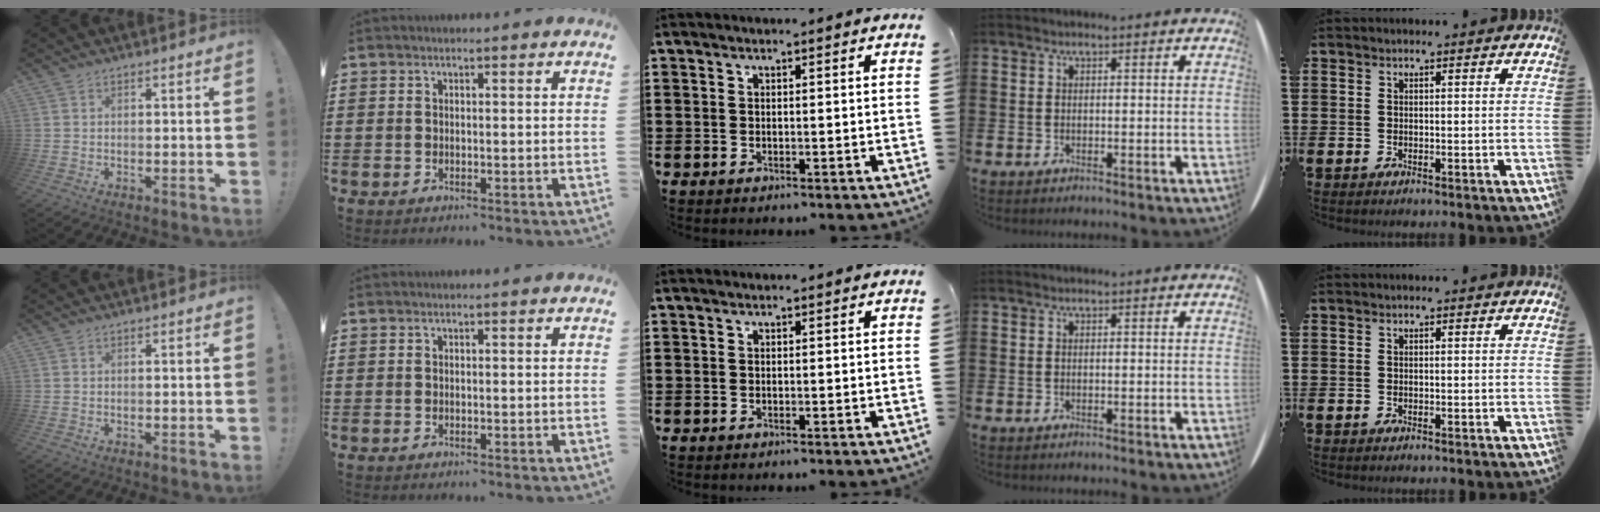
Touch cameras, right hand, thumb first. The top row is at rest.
{}